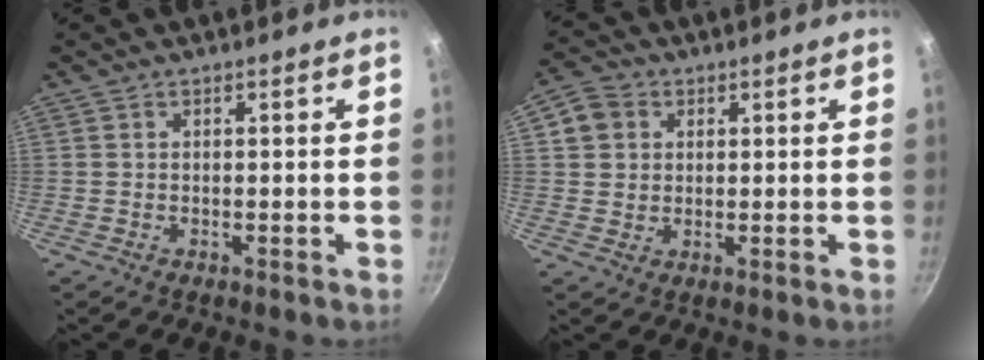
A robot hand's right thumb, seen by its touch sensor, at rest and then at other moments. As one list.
[{"total": 5.7, "force": [1.6, 5.0, 2.2], "torque": [-0.011, 0.005, 0.021]}]